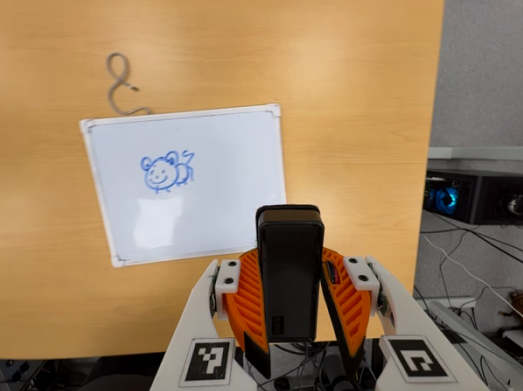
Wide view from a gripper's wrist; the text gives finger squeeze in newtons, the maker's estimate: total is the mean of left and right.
{"total": 8.8, "left": 7.0, "right": 10.6}